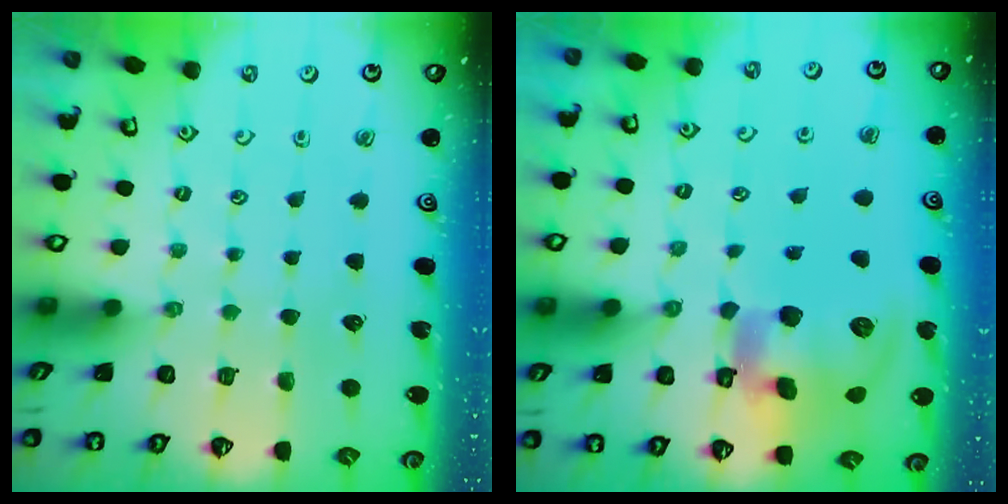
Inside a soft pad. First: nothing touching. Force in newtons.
{"total": 16.8, "press": 16.6, "slide": 2.8}